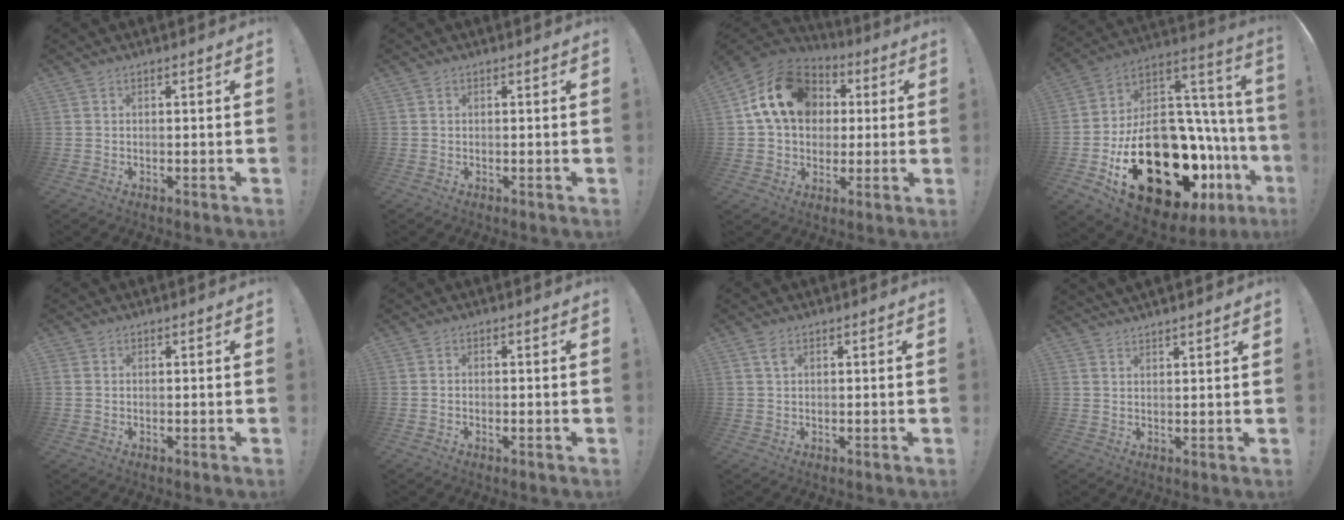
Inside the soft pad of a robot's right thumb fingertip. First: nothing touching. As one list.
[{"total": 0.7, "force": [0.6, -0.4, -0.1], "torque": [0.003, -0.002, 0.011]}, {"total": 18.7, "force": [5.3, 14.5, 10.6], "torque": [-0.164, 0.001, 0.105]}, {"total": 34.6, "force": [-13.4, 20.0, 24.8], "torque": [-0.352, 0.021, -0.158]}, {"total": 0.8, "force": [0.3, 0.7, 0.2], "torque": [-0.006, 0.004, 0.007]}, {"total": 0.6, "force": [-0.4, 0.3, 0.3], "torque": [-0.011, 0.003, -0.005]}, {"total": 2.1, "force": [1.6, 0.4, 1.3], "torque": [-0.021, -0.003, 0.027]}, {"total": 2.6, "force": [2.5, 0.0, 0.4], "torque": [-0.002, -0.017, 0.046]}]